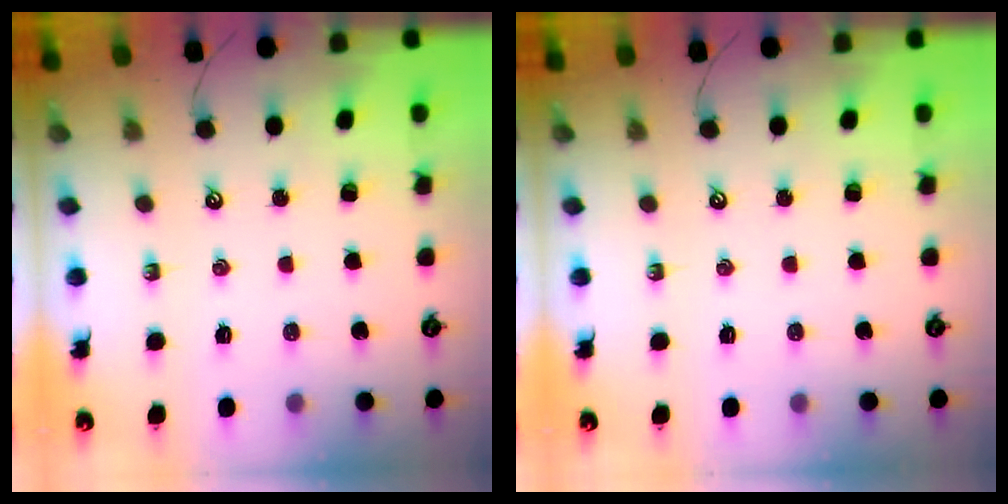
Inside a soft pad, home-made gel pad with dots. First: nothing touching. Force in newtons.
{"total": 0.0}